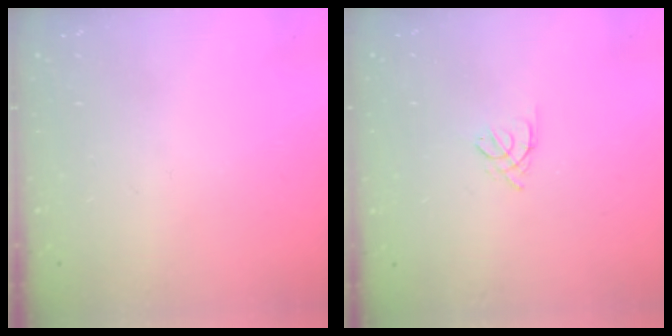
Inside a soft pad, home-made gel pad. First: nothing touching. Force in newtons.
{"total": 3.0, "press": 2.9, "slide": 0.7}